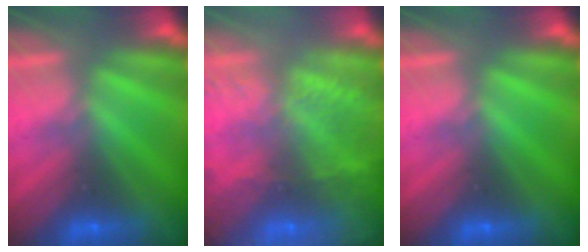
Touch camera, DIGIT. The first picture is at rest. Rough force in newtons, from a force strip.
{"total": 5.8}
{"total": 0.0}